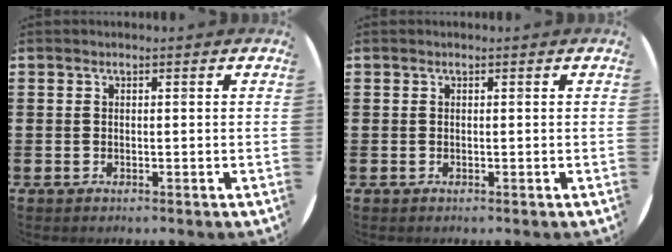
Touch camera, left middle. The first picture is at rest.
{"total": 0.0}